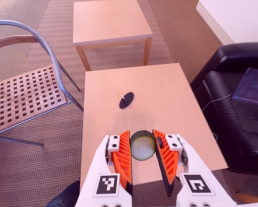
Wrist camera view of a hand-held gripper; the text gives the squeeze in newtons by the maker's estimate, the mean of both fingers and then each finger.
{"total": 12.0, "left": 12.5, "right": 11.5}